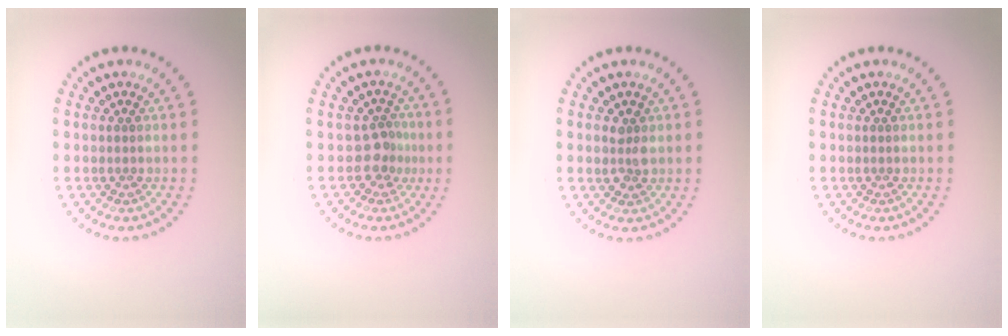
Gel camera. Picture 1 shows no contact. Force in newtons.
{"total": 2.3, "press": 1.7, "slide": 1.5}
{"total": 1.4, "press": 1.3, "slide": 0.4}
{"total": 0.0}